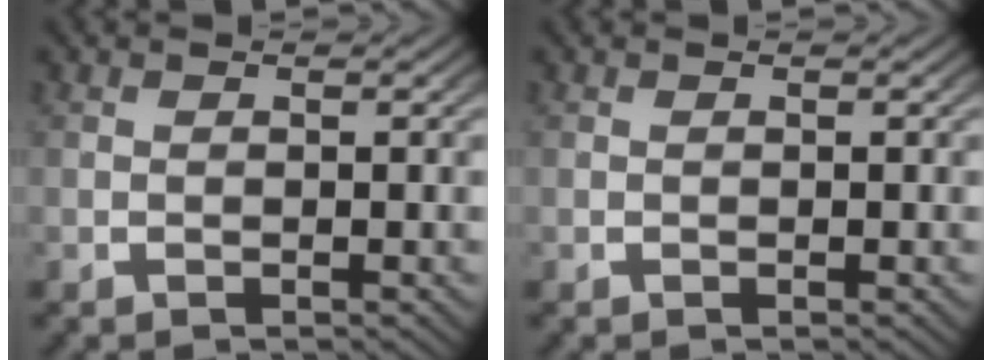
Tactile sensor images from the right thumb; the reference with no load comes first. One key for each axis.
{"total": 0.0}